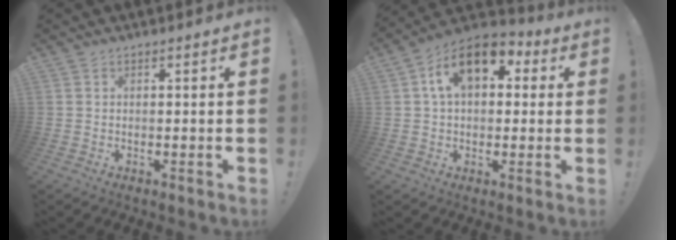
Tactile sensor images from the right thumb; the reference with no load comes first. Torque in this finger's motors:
{"motor_torque": [1.44, 2.76, 0.88, -0.32, 0.34]}